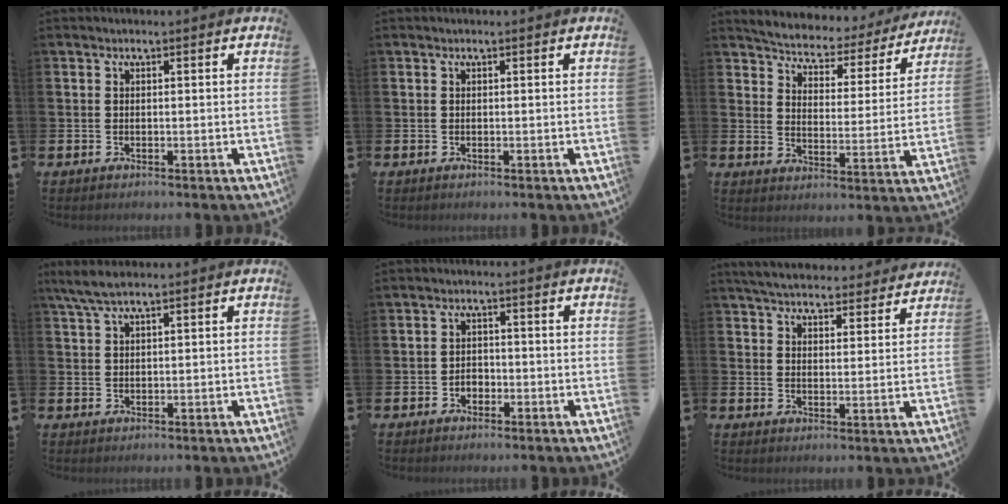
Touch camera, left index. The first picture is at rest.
{"total": 0.0}
{"total": 4.9, "force": [4.7, 1.1, 0.4], "torque": [-0.032, -0.045, 0.074]}
{"total": 4.0, "force": [3.0, 0.8, 2.5], "torque": [-0.059, 0.000, 0.055]}
{"total": 1.8, "force": [-0.9, 1.5, 0.6], "torque": [-0.009, 0.001, -0.021]}
{"total": 5.7, "force": [5.5, 1.0, 0.8], "torque": [-0.034, -0.036, 0.098]}